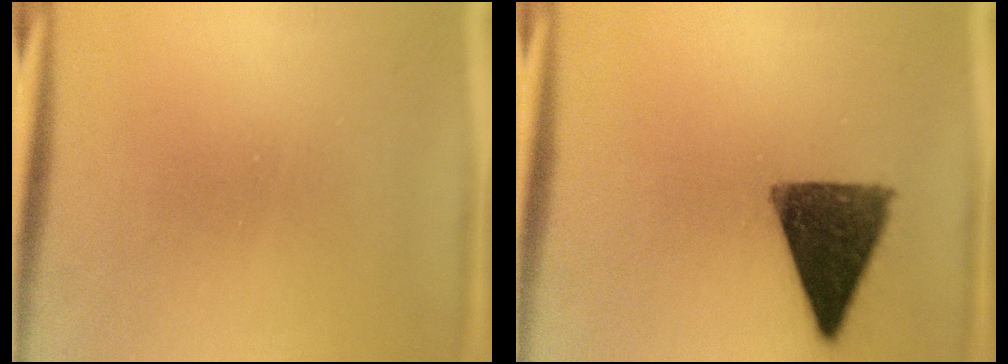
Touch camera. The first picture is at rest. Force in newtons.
{"total": 12.6}